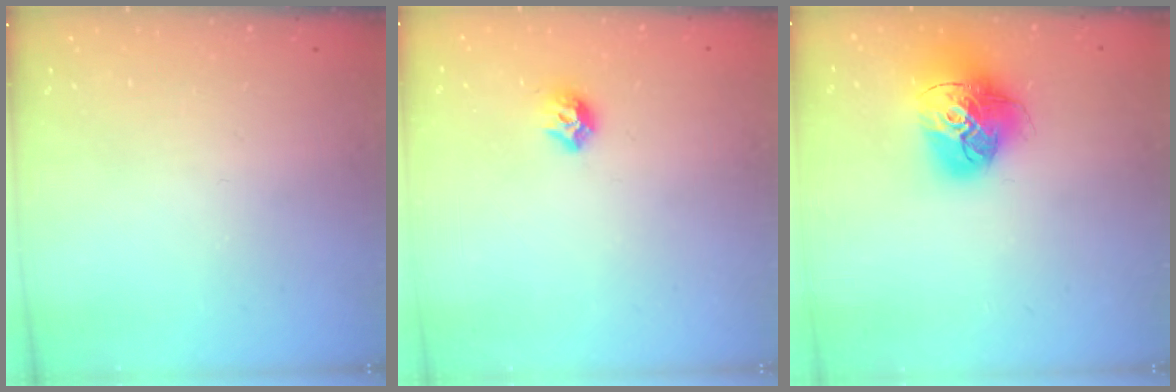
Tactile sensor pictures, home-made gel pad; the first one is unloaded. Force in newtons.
{"total": 7.9, "press": 7.8, "slide": 1.0}
{"total": 18.0, "press": 17.9, "slide": 1.9}